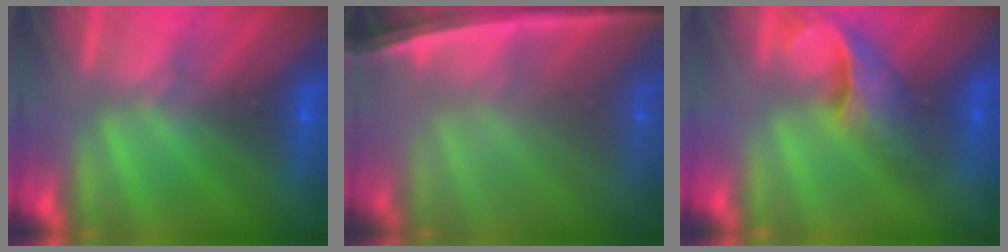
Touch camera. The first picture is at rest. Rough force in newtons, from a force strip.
{"total": 6.3}
{"total": 4.6}